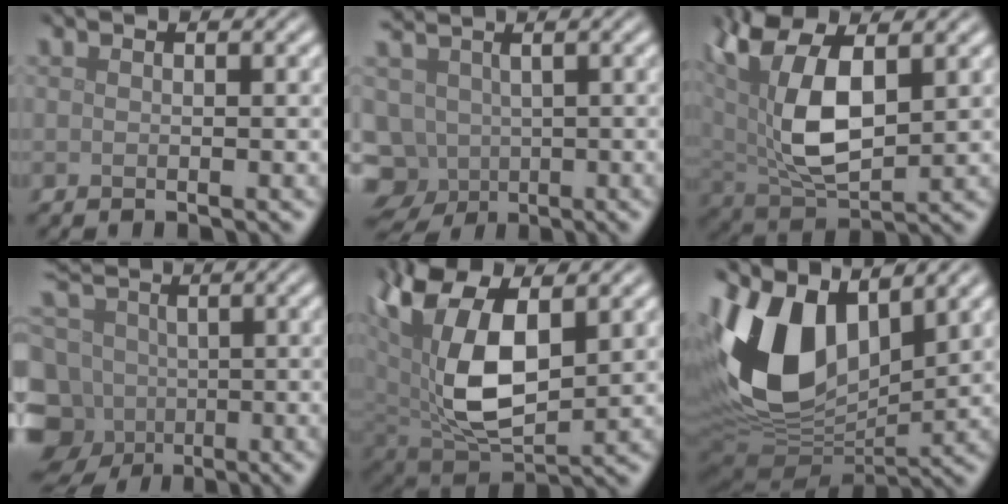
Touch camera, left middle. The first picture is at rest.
{"total": 6.6, "force": [-1.4, 5.5, 3.4], "torque": [-0.076, 0.003, -0.019]}
{"total": 10.8, "force": [2.9, 5.6, 8.8], "torque": [-0.187, 0.005, 0.050]}
{"total": 11.5, "force": [-0.3, 9.6, 6.4], "torque": [-0.157, 0.028, -0.028]}
{"total": 12.1, "force": [3.4, 6.7, 9.5], "torque": [-0.199, -0.007, 0.066]}
{"total": 12.8, "force": [3.6, 7.8, 9.5], "torque": [-0.209, 0.001, 0.063]}